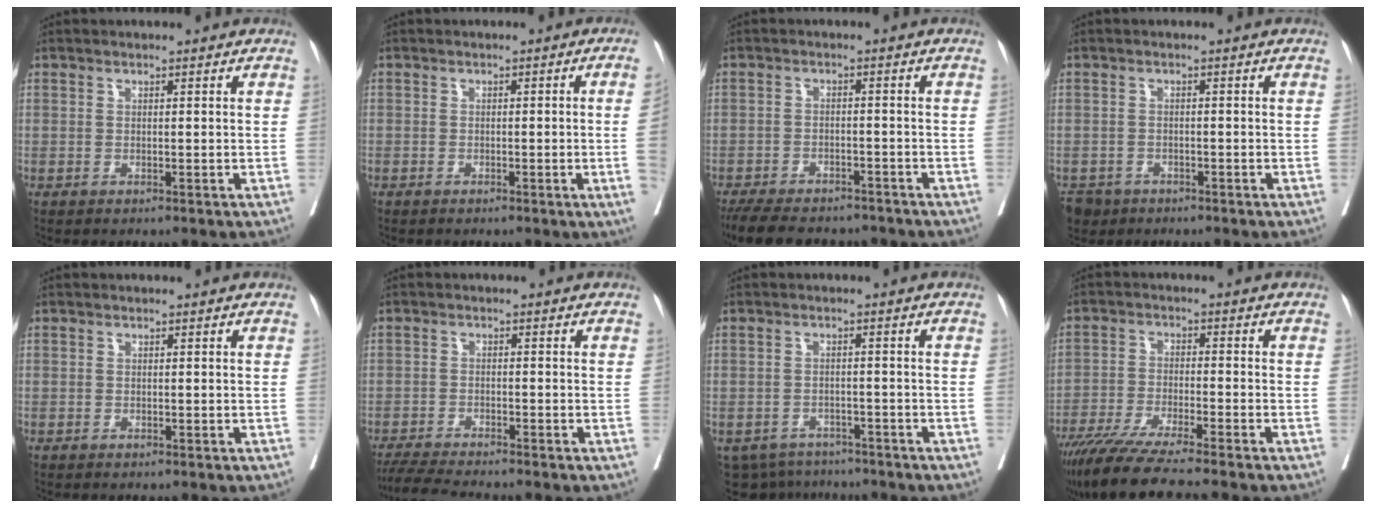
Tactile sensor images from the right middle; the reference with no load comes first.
{"total": 3.3, "force": [-0.8, -1.1, 3.0], "torque": [-0.042, -0.004, -0.011]}
{"total": 13.7, "force": [-11.8, 4.4, 5.4], "torque": [-0.116, -0.008, -0.165]}
{"total": 4.4, "force": [-3.1, 3.1, 0.6], "torque": [-0.014, 0.001, -0.051]}
{"total": 0.0}
{"total": 6.8, "force": [-6.2, -0.6, 2.6], "torque": [-0.042, -0.022, -0.106]}
{"total": 7.6, "force": [-6.7, 3.5, 1.0], "torque": [-0.020, 0.002, -0.090]}
{"total": 12.0, "force": [-10.0, -0.7, 6.6], "torque": [-0.099, -0.037, -0.165]}